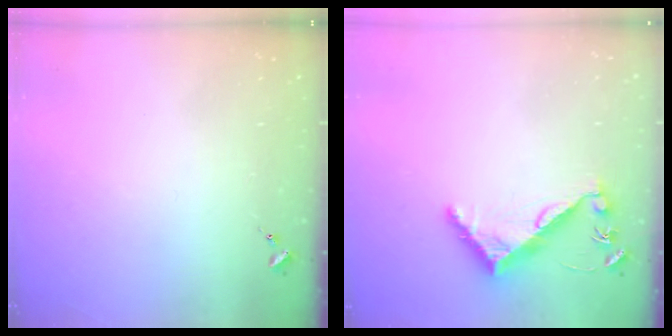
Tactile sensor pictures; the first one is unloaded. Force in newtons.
{"total": 8.0, "press": 8.0, "slide": 0.5}